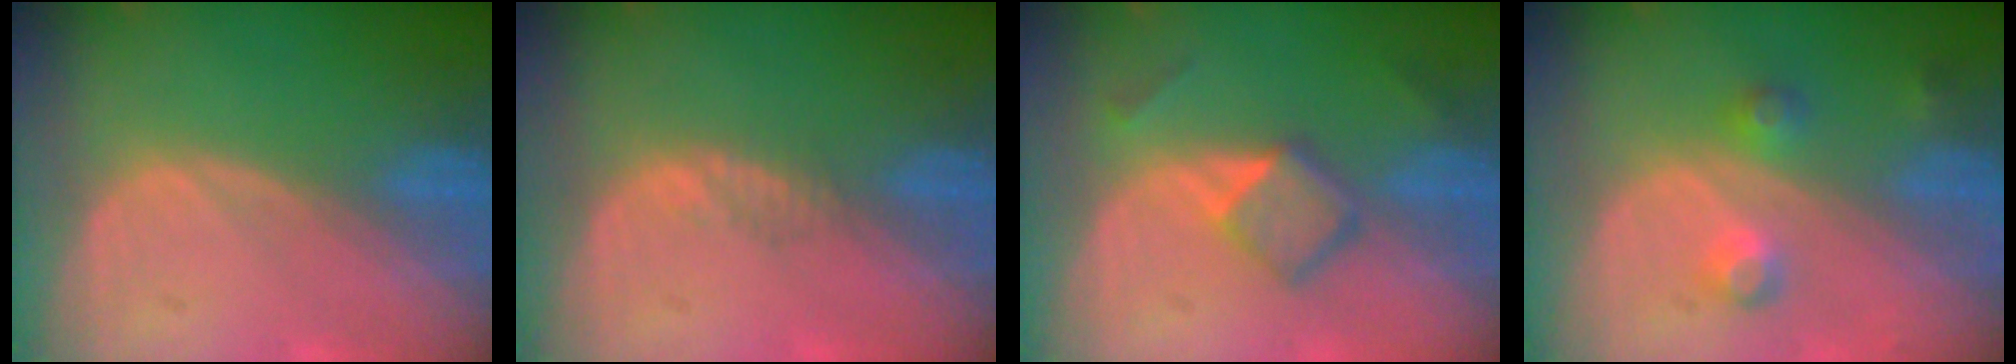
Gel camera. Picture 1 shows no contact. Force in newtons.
{"total": 1.1, "press": 0.9, "slide": 0.7}
{"total": 5.0, "press": 4.6, "slide": 1.9}
{"total": 3.7, "press": 3.7, "slide": 0.4}